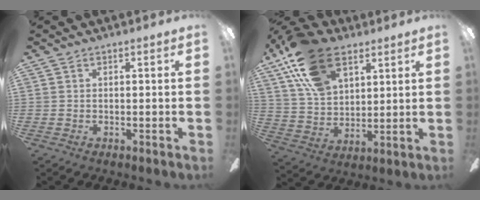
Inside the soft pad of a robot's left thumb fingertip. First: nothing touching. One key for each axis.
{"total": 19.2, "fx": 11.0, "fy": 11.2, "fz": 11.1, "tx": -0.226, "ty": -0.032, "tz": 0.203}